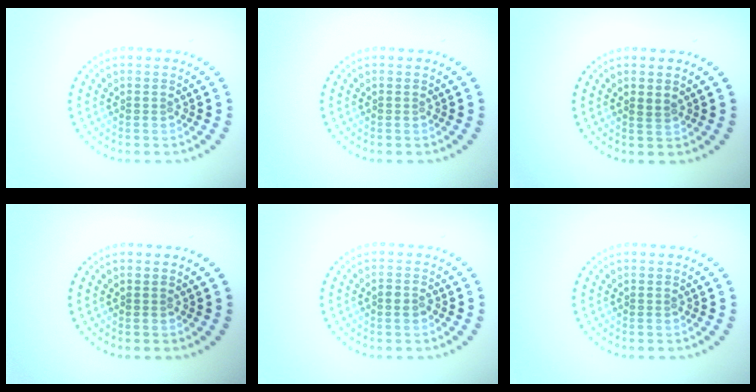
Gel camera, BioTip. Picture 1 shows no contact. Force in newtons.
{"total": 0.0}
{"total": 0.7, "press": 0.6, "slide": 0.4}
{"total": 0.0}
{"total": 1.2, "press": 1.2, "slide": 0.2}
{"total": 0.0}